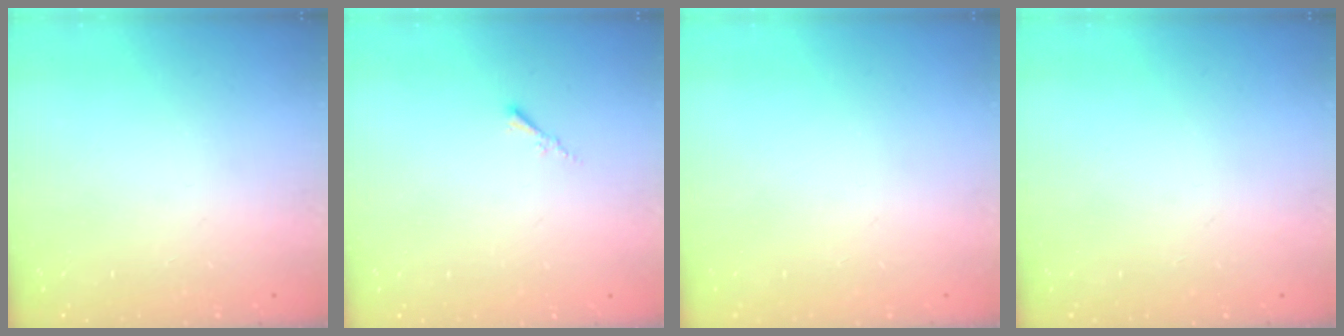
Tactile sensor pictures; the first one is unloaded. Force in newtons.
{"total": 0.0}
{"total": 0.0}
{"total": 0.0}